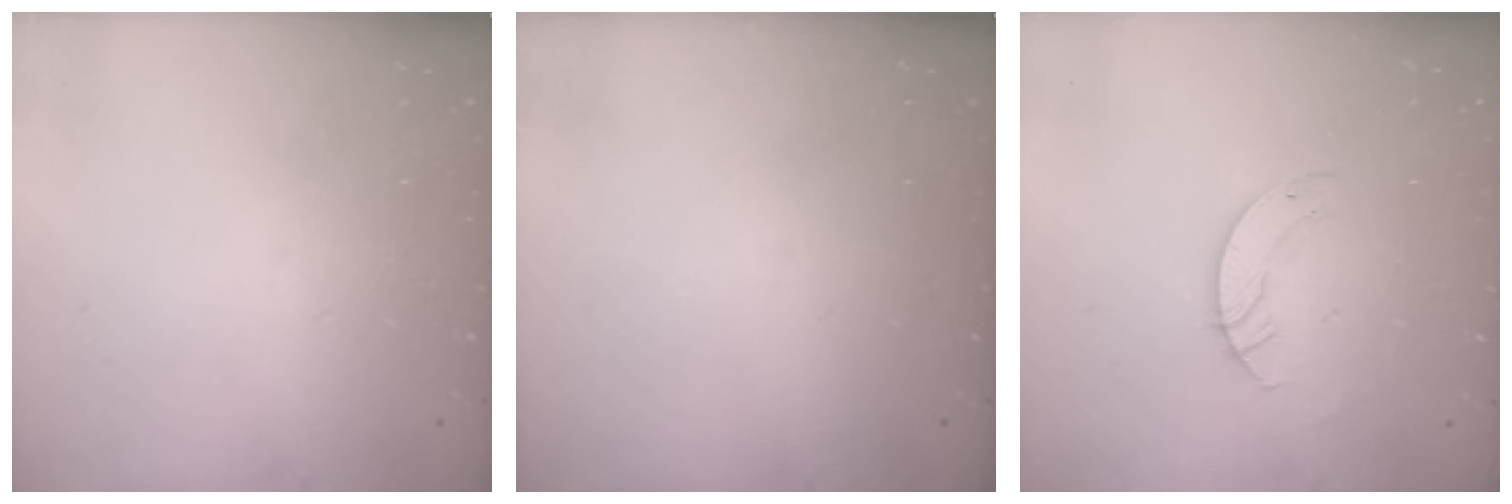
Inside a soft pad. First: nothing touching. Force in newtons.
{"total": 0.0}
{"total": 3.5, "press": 3.5, "slide": 0.2}